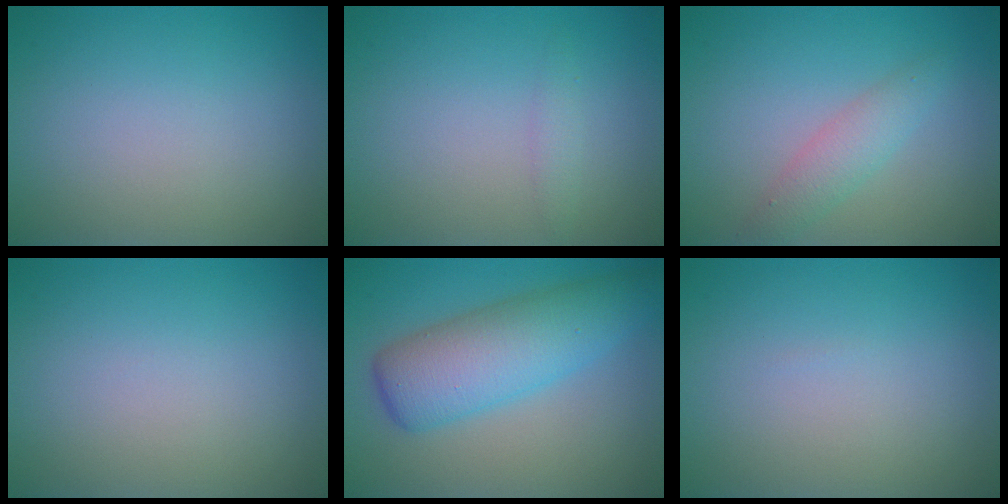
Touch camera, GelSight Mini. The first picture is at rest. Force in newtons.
{"total": 1.0, "press": 1.0, "slide": 0.0}
{"total": 2.3, "press": 2.3, "slide": 0.1}
{"total": 0.0}
{"total": 6.9, "press": 6.9, "slide": 0.1}
{"total": 0.0}